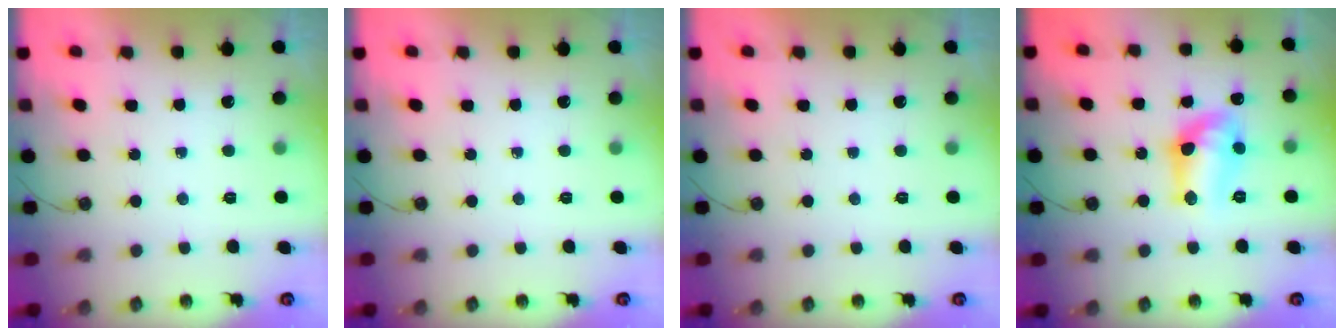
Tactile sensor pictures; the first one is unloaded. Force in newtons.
{"total": 0.0}
{"total": 0.0}
{"total": 12.9, "press": 12.7, "slide": 2.4}